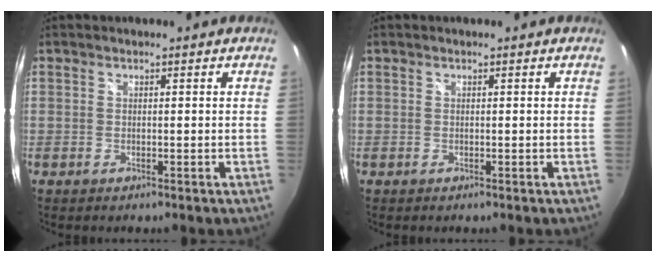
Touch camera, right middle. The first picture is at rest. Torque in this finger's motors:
{"motor_torque": [-0.03, 0.04, -0.02, 0.01]}